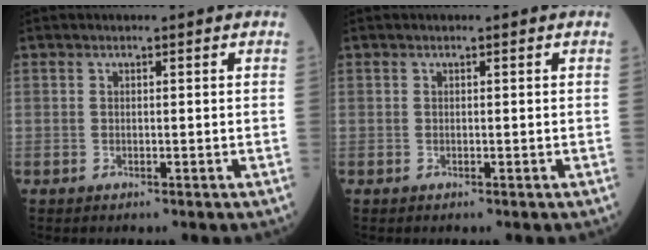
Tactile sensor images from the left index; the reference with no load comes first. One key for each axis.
{"total": 0.0}